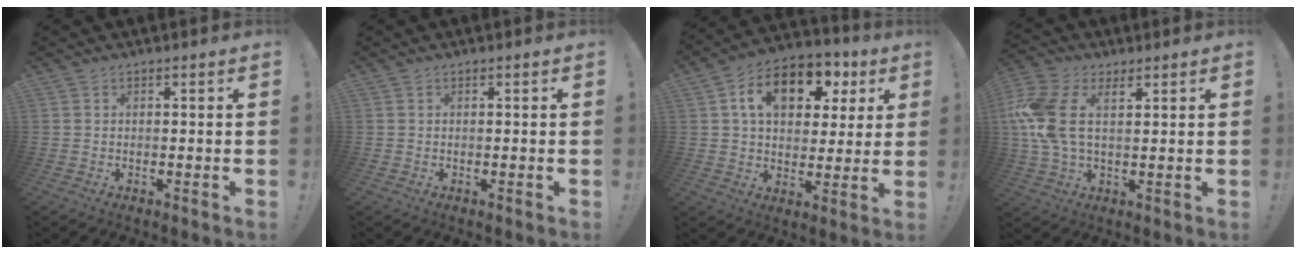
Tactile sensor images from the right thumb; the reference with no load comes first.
{"total": 0.0}
{"total": 15.4, "force": [5.8, 10.2, 10.1], "torque": [-0.161, -0.009, 0.104]}
{"total": 12.9, "force": [3.9, 7.5, 9.7], "torque": [-0.216, -0.009, 0.074]}